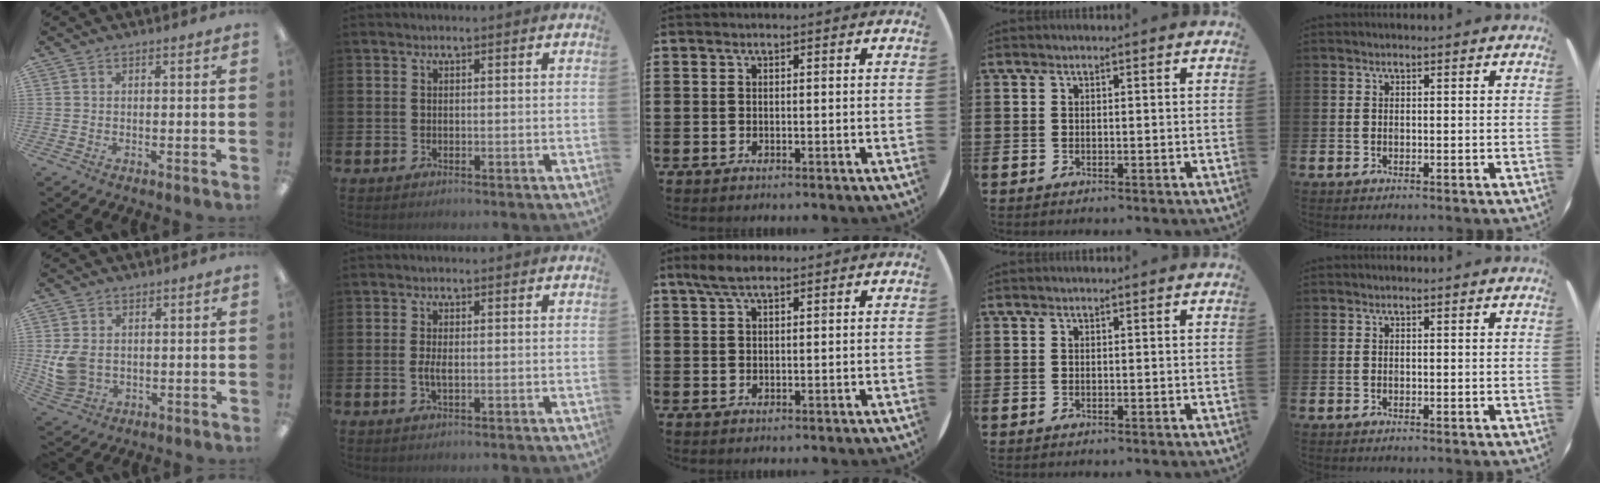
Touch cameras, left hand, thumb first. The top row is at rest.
{"thumb": {"total": 6.9, "force": [0.6, 5.6, 4.1], "torque": [-0.086, 0.006, 0.015]}, "index": {"total": 1.7, "force": [-0.2, 0.6, 1.6], "torque": [-0.024, -0.001, -0.007]}, "middle": {"total": 3.2, "force": [2.2, 1.0, 2.1], "torque": [-0.045, 0.004, 0.040]}}